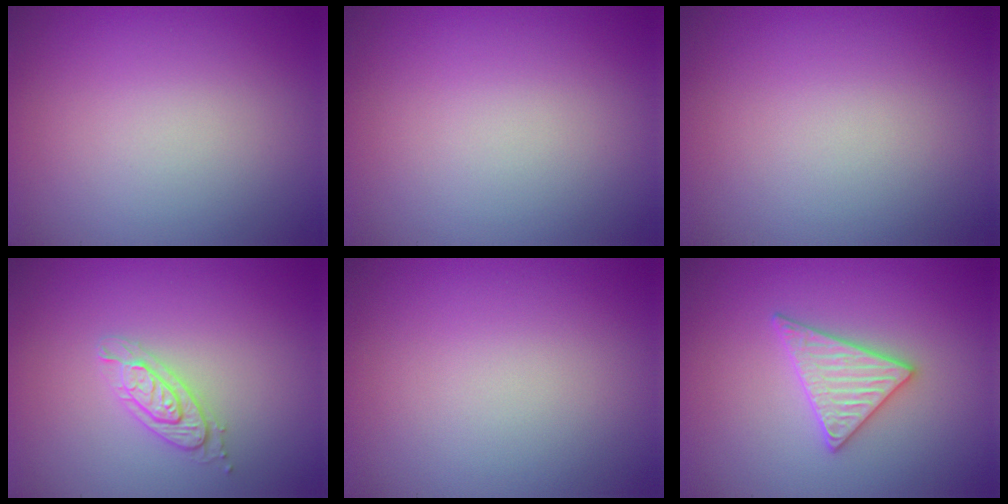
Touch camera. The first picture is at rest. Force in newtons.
{"total": 0.0}
{"total": 0.0}
{"total": 2.1, "press": 2.1, "slide": 0.4}
{"total": 0.0}
{"total": 2.9, "press": 2.8, "slide": 0.5}